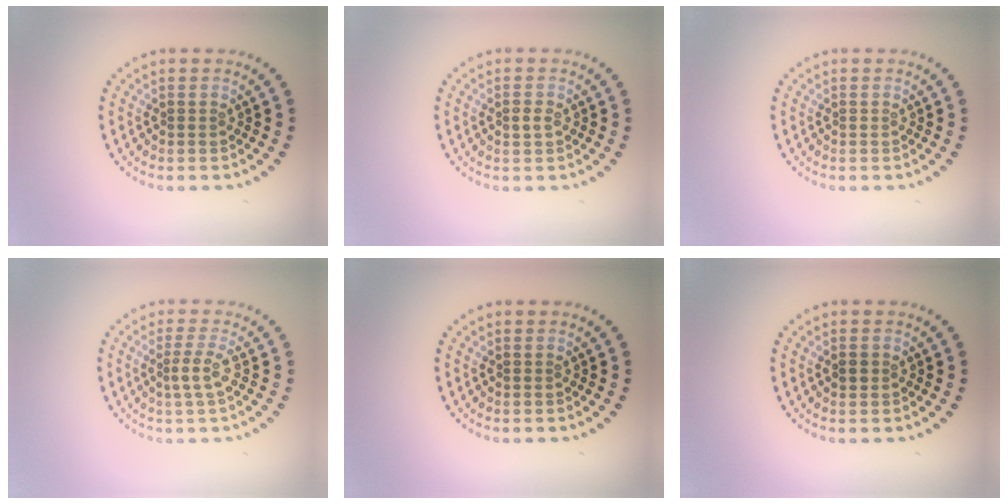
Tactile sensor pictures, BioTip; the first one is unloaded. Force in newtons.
{"total": 1.0, "press": 1.0, "slide": 0.2}
{"total": 0.0}
{"total": 1.9, "press": 1.4, "slide": 1.3}
{"total": 0.0}
{"total": 0.8, "press": 0.8, "slide": 0.1}